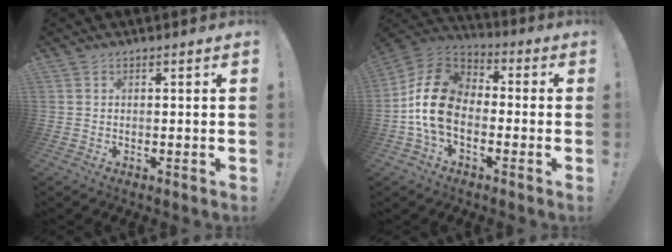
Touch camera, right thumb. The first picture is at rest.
{"total": 16.3, "force": [-2.3, 11.2, 11.6], "torque": [-0.222, 0.035, -0.030]}